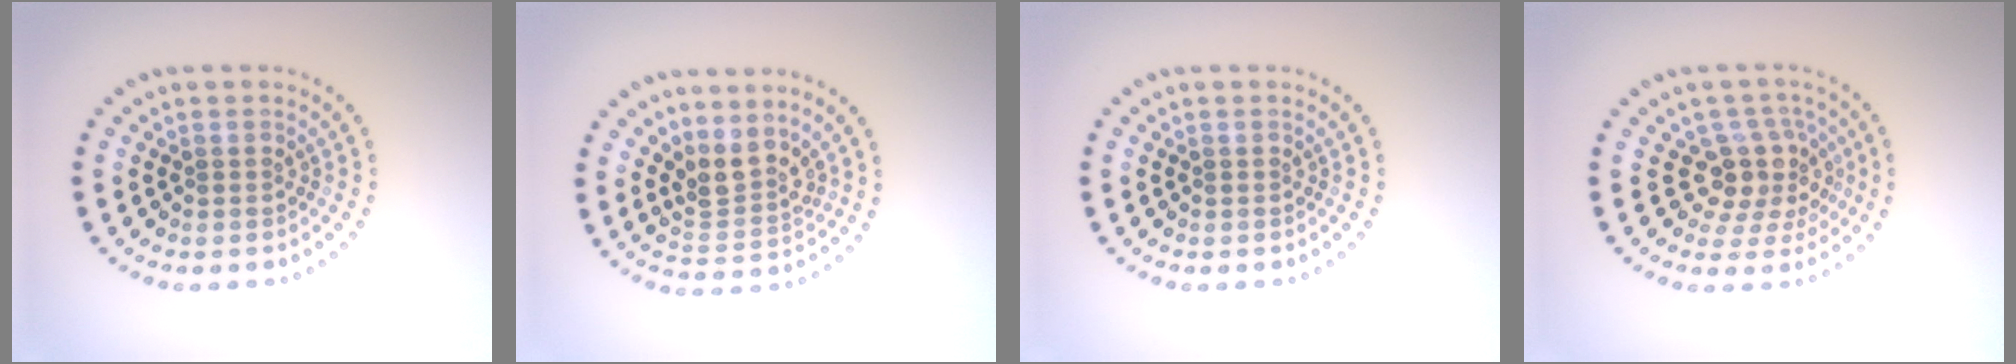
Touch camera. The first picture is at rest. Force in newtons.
{"total": 3.0, "press": 2.2, "slide": 2.1}
{"total": 0.0}
{"total": 4.0, "press": 3.1, "slide": 2.5}